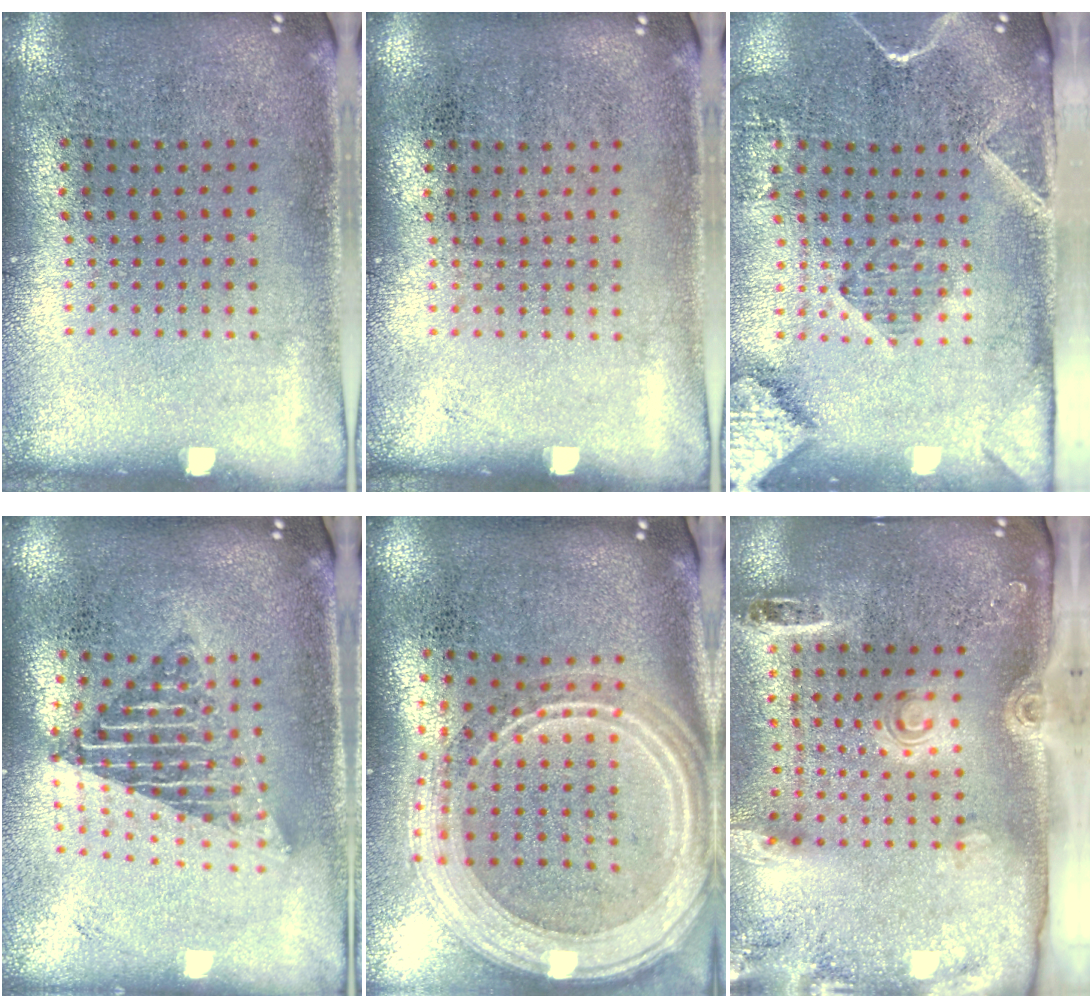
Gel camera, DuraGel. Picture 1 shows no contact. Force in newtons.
{"total": 0.0}
{"total": 2.9, "press": 2.1, "slide": 1.9}
{"total": 1.9, "press": 1.5, "slide": 1.1}
{"total": 3.0, "press": 2.4, "slide": 1.9}
{"total": 2.9, "press": 2.0, "slide": 2.1}